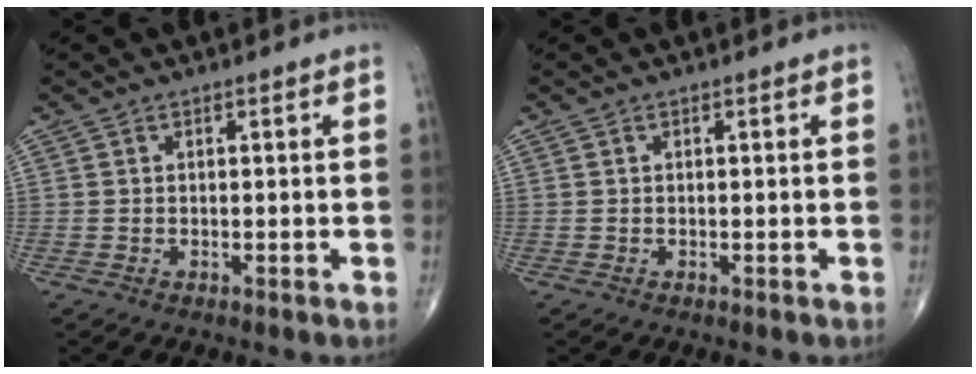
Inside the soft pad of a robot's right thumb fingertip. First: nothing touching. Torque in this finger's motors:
{"motor_torque": [-0.18, 0.17, 0.00, 0.00, 0.00]}